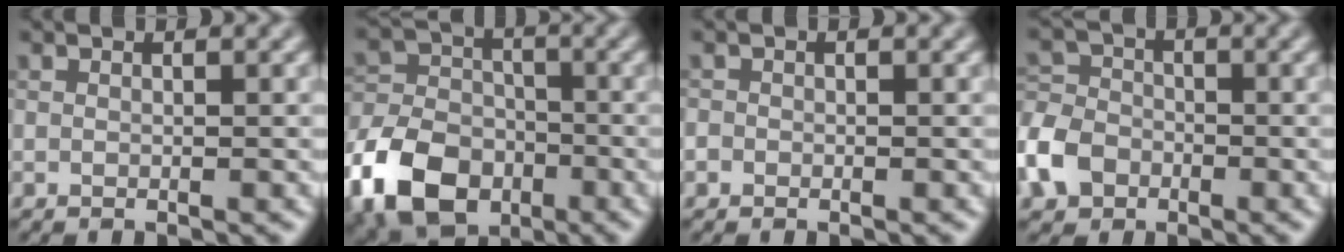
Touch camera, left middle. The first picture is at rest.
{"total": 10.2, "force": [-5.2, 7.0, 5.4], "torque": [-0.108, -0.018, -0.107]}
{"total": 0.7, "force": [-0.3, 0.6, 0.0], "torque": [0.003, -0.003, -0.005]}
{"total": 5.4, "force": [-2.8, 4.1, 2.3], "torque": [-0.060, -0.006, -0.069]}